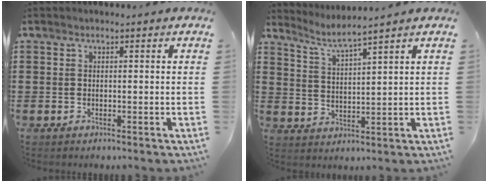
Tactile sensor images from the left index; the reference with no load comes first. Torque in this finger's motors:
{"motor_torque": [-0.10, 0.05, 0.00, 0.03]}